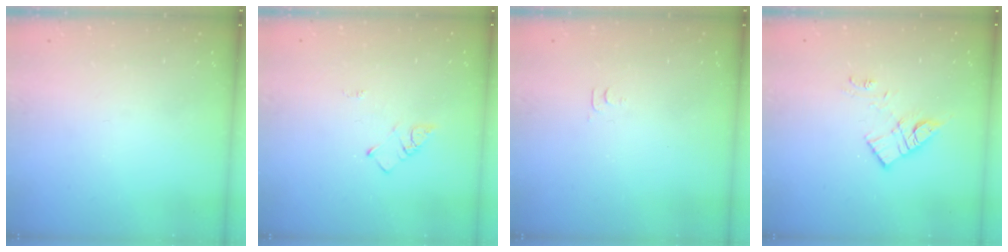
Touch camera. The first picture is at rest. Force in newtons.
{"total": 3.5, "press": 3.5, "slide": 0.6}
{"total": 3.8, "press": 3.8, "slide": 0.6}
{"total": 11.5, "press": 11.5, "slide": 0.6}